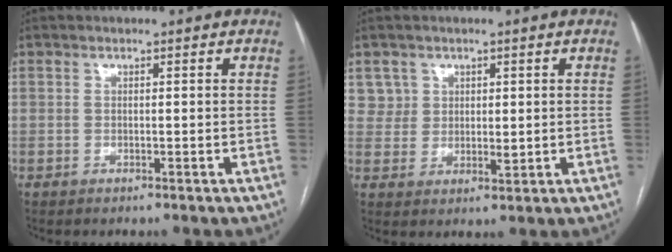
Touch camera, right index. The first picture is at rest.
{"total": 4.0, "force": [2.1, 3.4, 0.2], "torque": [0.005, -0.003, 0.042]}